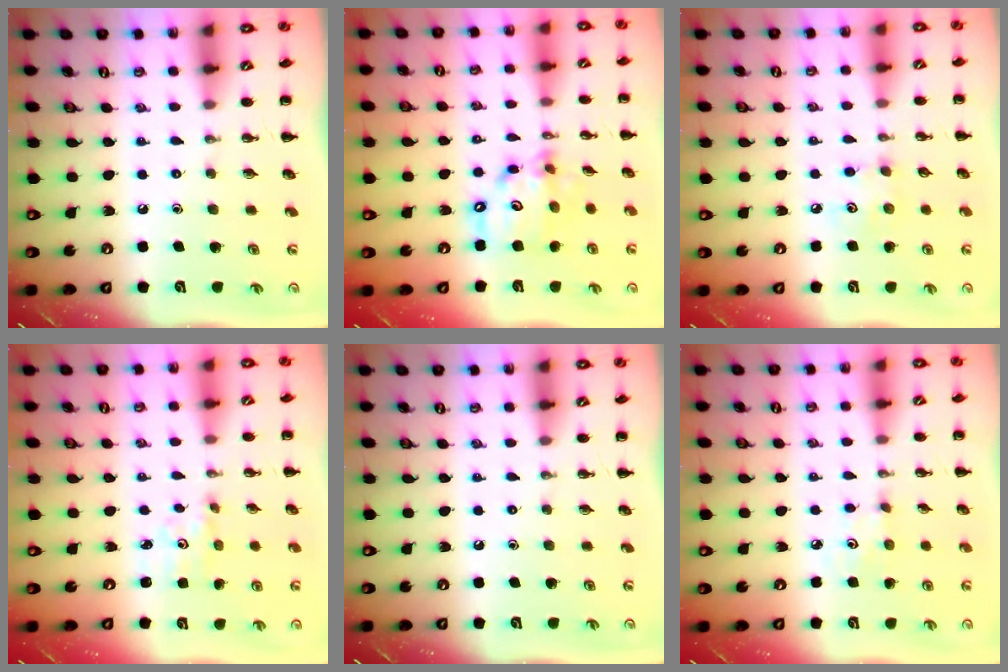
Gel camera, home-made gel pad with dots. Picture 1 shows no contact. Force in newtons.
{"total": 12.1, "press": 11.7, "slide": 3.2}
{"total": 3.8, "press": 3.8, "slide": 0.7}
{"total": 1.9, "press": 1.8, "slide": 0.6}
{"total": 0.0}
{"total": 3.5, "press": 3.4, "slide": 1.0}